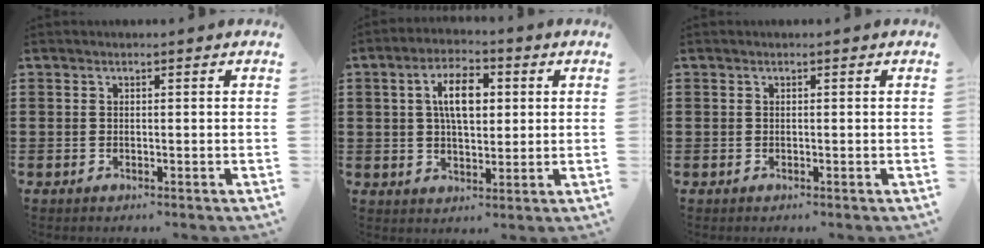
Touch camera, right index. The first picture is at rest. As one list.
[{"total": 7.0, "force": [1.5, 3.4, 6.0], "torque": [-0.108, 0.008, 0.020]}, {"total": 0.0}]